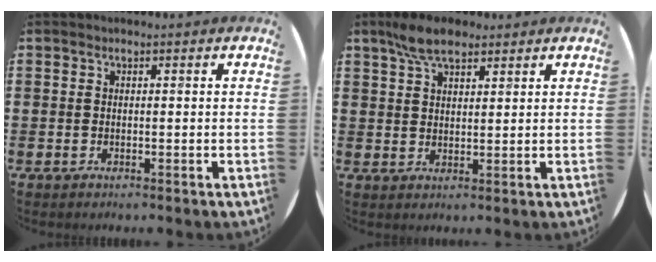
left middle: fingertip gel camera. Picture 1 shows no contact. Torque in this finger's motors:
{"motor_torque": [0.75, -0.45, 0.08, 0.07]}